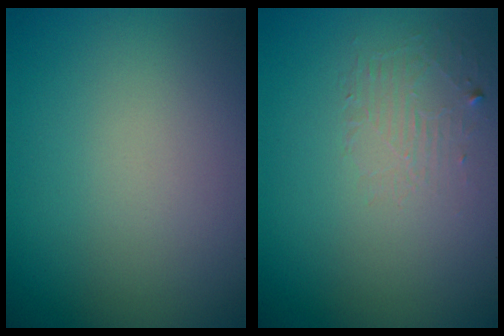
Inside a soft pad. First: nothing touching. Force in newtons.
{"total": 1.4, "press": 0.1, "slide": 1.4}